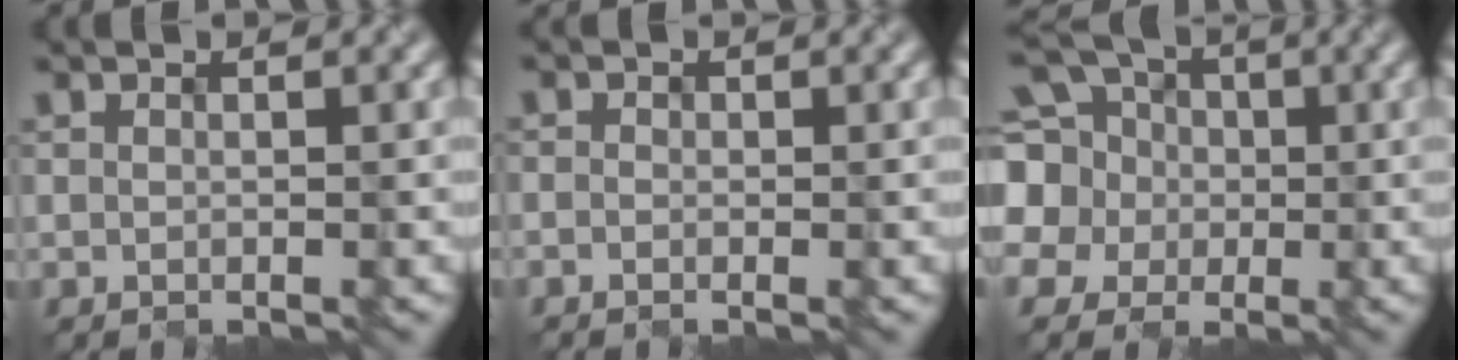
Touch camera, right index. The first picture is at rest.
{"total": 1.7, "force": [-1.1, -0.8, -1.0], "torque": [0.004, -0.008, 0.001]}
{"total": 8.6, "force": [0.7, 8.1, 2.8], "torque": [-0.113, 0.020, 0.018]}